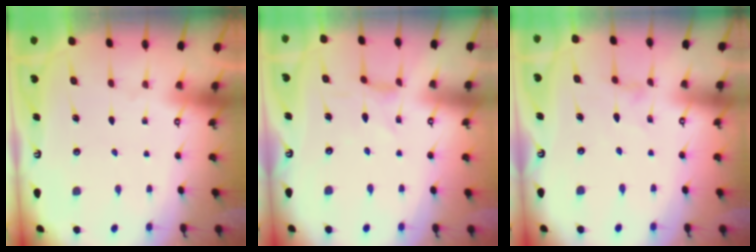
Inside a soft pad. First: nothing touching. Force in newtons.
{"total": 0.8, "press": 0.8, "slide": 0.2}
{"total": 1.5, "press": 1.5, "slide": 0.3}